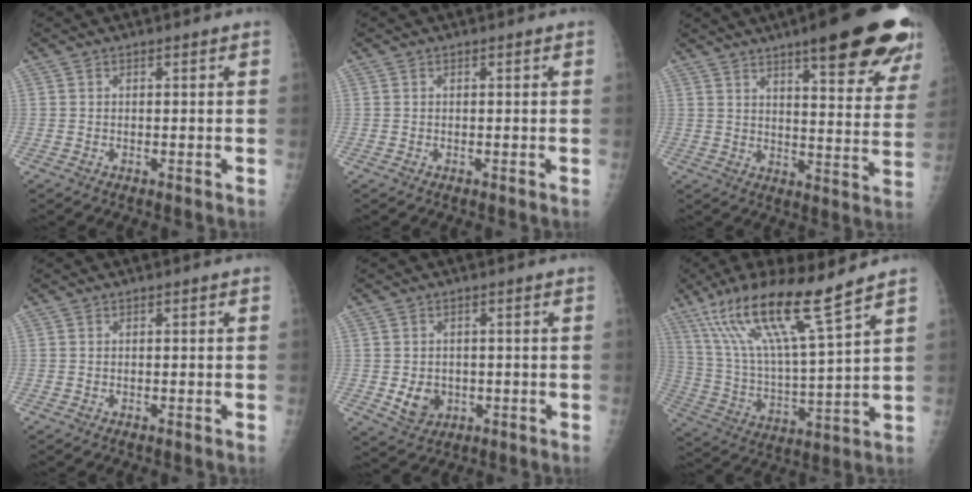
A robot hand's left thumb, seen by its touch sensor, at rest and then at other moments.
{"total": 0.0}
{"total": 23.7, "force": [15.8, 5.2, 16.9], "torque": [-0.193, -0.060, 0.199]}
{"total": 0.0}
{"total": 4.8, "force": [-0.7, 4.0, 2.5], "torque": [-0.025, -0.001, 0.002]}
{"total": 18.5, "force": [12.3, 1.5, 13.8], "torque": [-0.253, -0.051, 0.231]}